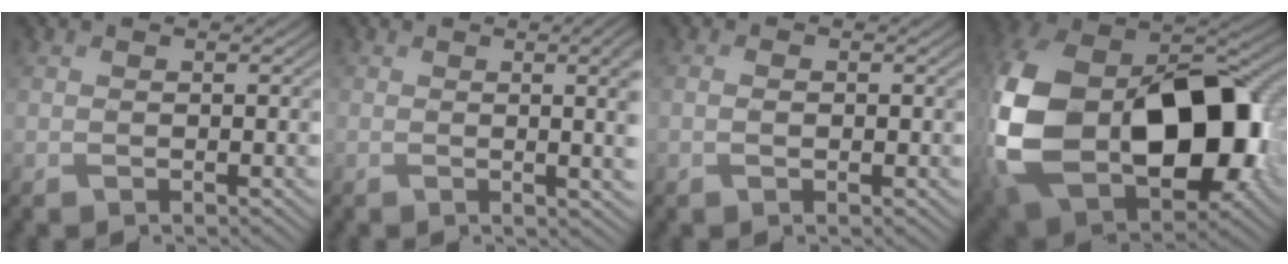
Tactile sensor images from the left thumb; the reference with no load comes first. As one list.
[{"total": 8.9, "force": [0.4, 3.2, 8.3], "torque": [-0.074, 0.011, 0.000]}, {"total": 1.1, "force": [0.0, 0.7, 0.8], "torque": [-0.012, -0.002, 0.001]}, {"total": 20.5, "force": [-1.9, 14.1, 14.8], "torque": [-0.372, -0.071, 0.021]}]